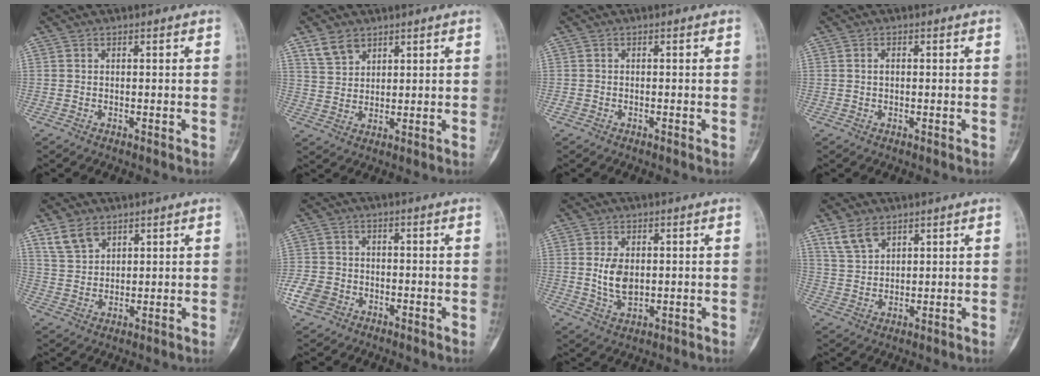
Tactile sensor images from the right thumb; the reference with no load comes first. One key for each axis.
{"total": 5.0, "fx": 3.4, "fy": 3.1, "fz": 1.8, "tx": -0.019, "ty": -0.015, "tz": 0.073}
{"total": 0.8, "fx": -0.4, "fy": 0.5, "fz": 0.4, "tx": -0.008, "ty": 0.000, "tz": -0.009}
{"total": 1.3, "fx": 0.2, "fy": 0.8, "fz": 1.0, "tx": -0.017, "ty": 0.004, "tz": 0.003}
{"total": 5.9, "fx": 3.9, "fy": 3.5, "fz": 2.6, "tx": -0.037, "ty": -0.016, "tz": 0.086}
{"total": 5.8, "fx": -2.6, "fy": 4.6, "fz": 2.4, "tx": -0.048, "ty": 0.013, "tz": -0.048}
{"total": 6.3, "fx": 0.6, "fy": 3.9, "fz": 4.9, "tx": -0.086, "ty": -0.009, "tz": 0.020}
{"total": 5.6, "fx": 3.8, "fy": 3.0, "fz": 2.7, "tx": -0.044, "ty": -0.015, "tz": 0.084}